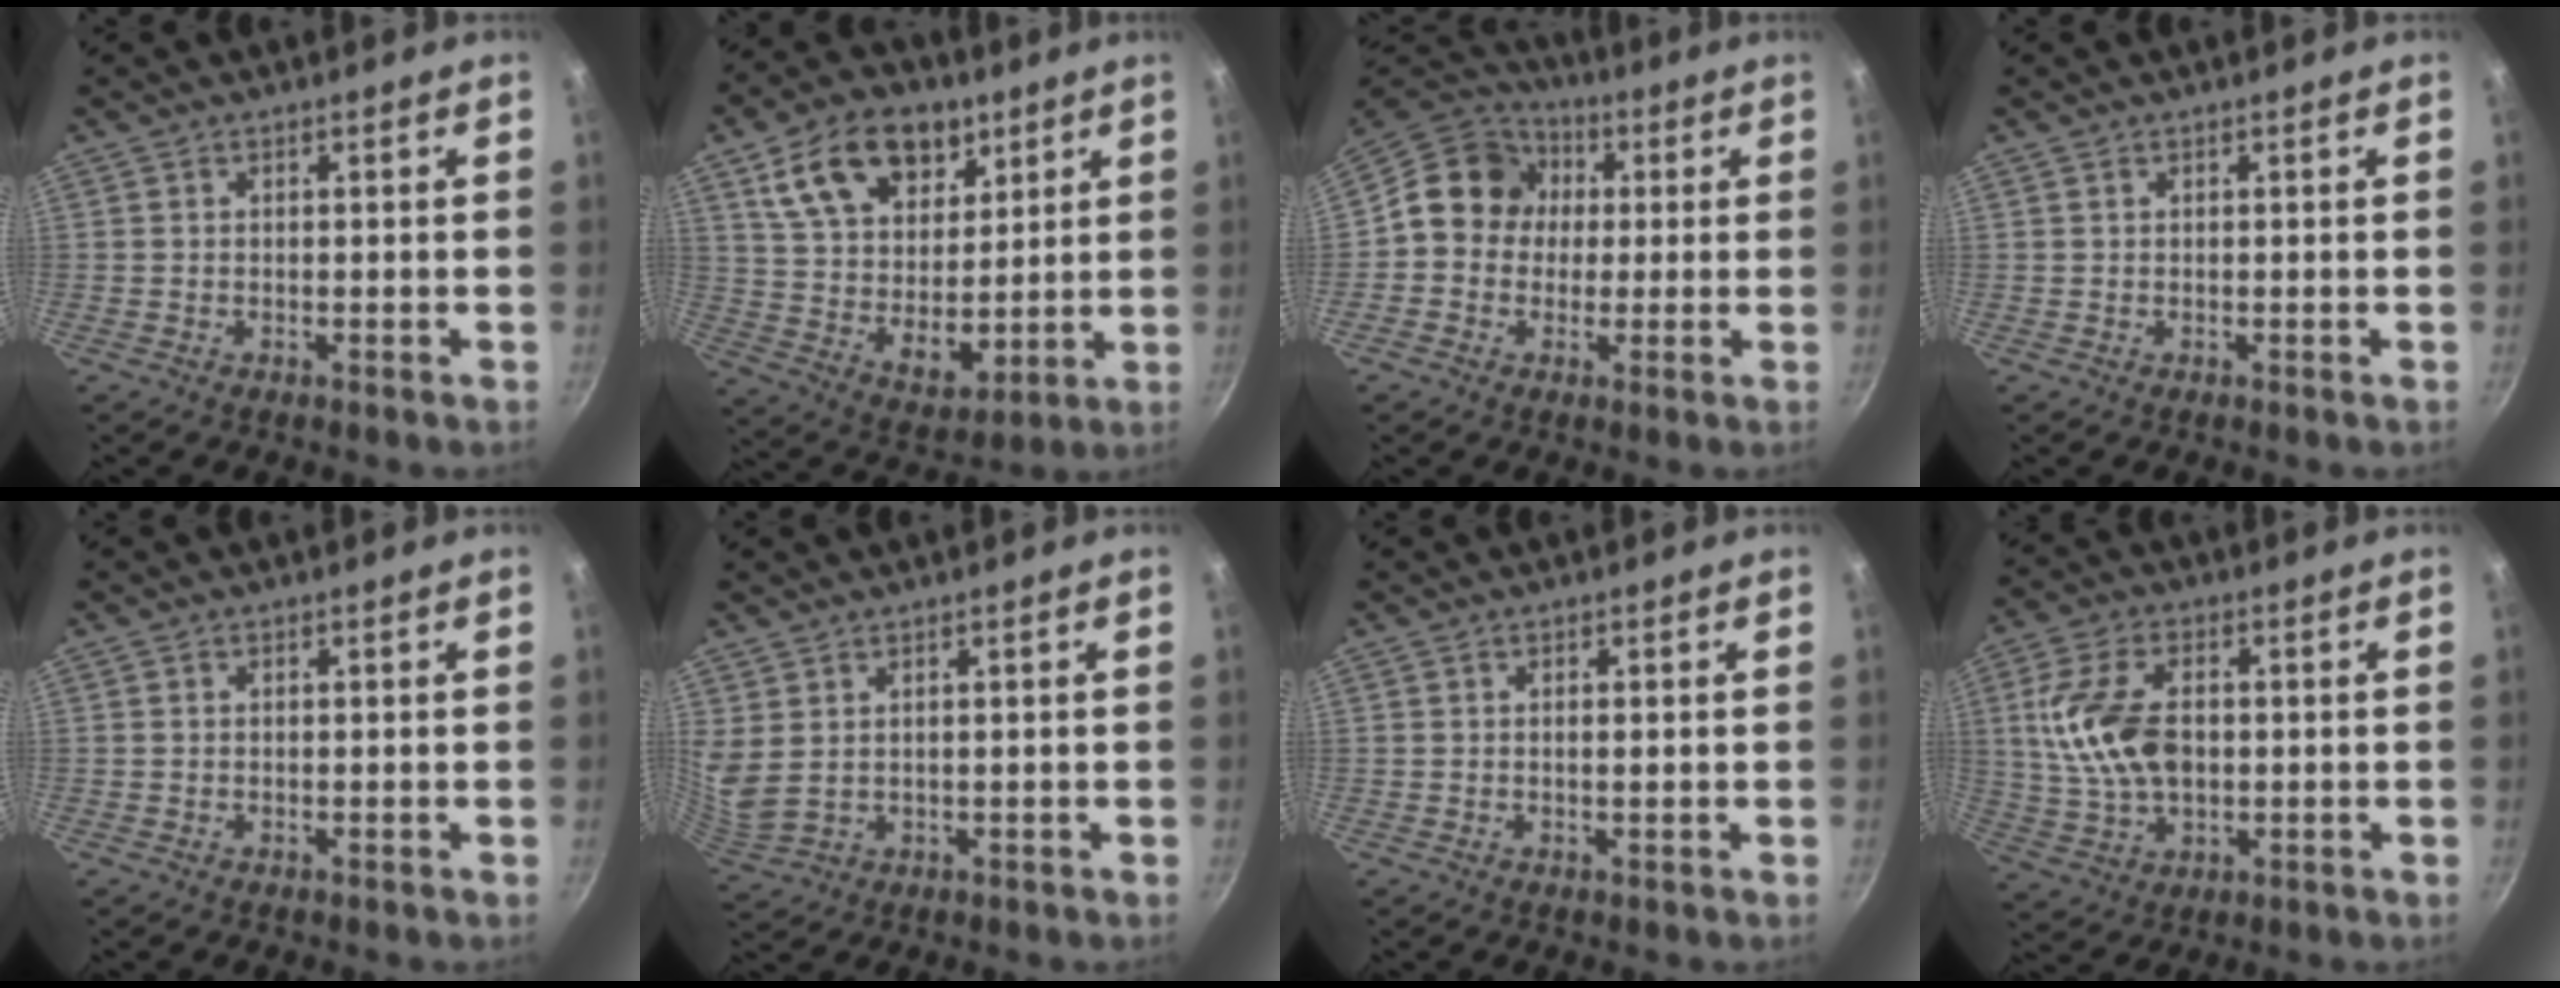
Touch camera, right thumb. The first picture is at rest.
{"total": 21.6, "force": [10.0, 14.6, 12.5], "torque": [-0.165, -0.037, 0.181]}
{"total": 11.7, "force": [1.1, 10.5, 4.9], "torque": [-0.047, 0.027, -0.005]}
{"total": 0.0}
{"total": 0.0}
{"total": 4.7, "force": [2.3, 2.6, 3.2], "torque": [-0.059, -0.017, 0.055]}
{"total": 0.9, "force": [0.1, 0.2, 0.9], "torque": [-0.015, 0.000, 0.002]}
{"total": 12.9, "force": [1.0, 7.9, 10.1], "torque": [-0.189, 0.004, 0.022]}